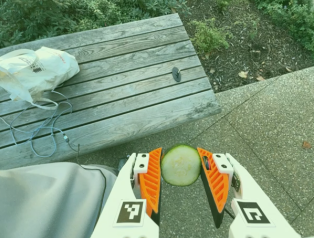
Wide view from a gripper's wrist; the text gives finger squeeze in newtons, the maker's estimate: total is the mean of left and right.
{"total": 14.4, "left": 14.9, "right": 14.0}